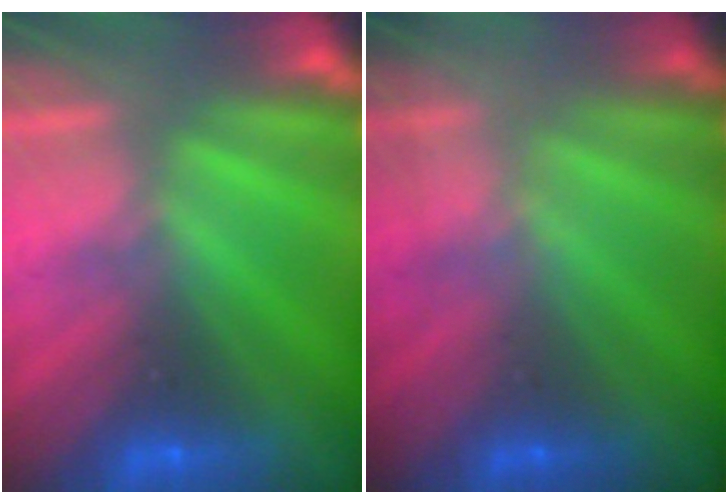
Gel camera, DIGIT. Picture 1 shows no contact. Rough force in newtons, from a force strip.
{"total": 1.7}